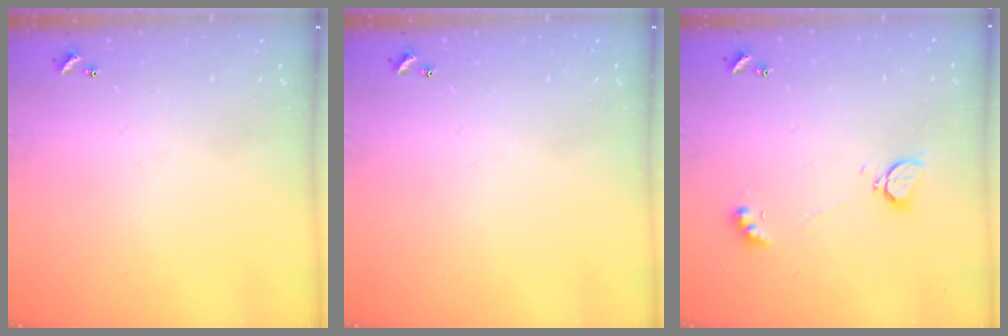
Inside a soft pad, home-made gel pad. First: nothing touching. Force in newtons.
{"total": 0.0}
{"total": 2.3, "press": 2.3, "slide": 0.5}